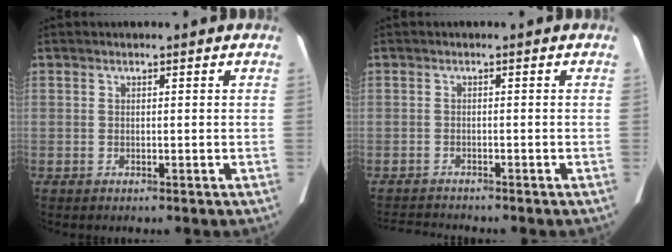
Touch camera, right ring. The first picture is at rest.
{"total": 3.3, "force": [-3.2, -0.1, 0.4], "torque": [-0.010, -0.015, -0.051]}